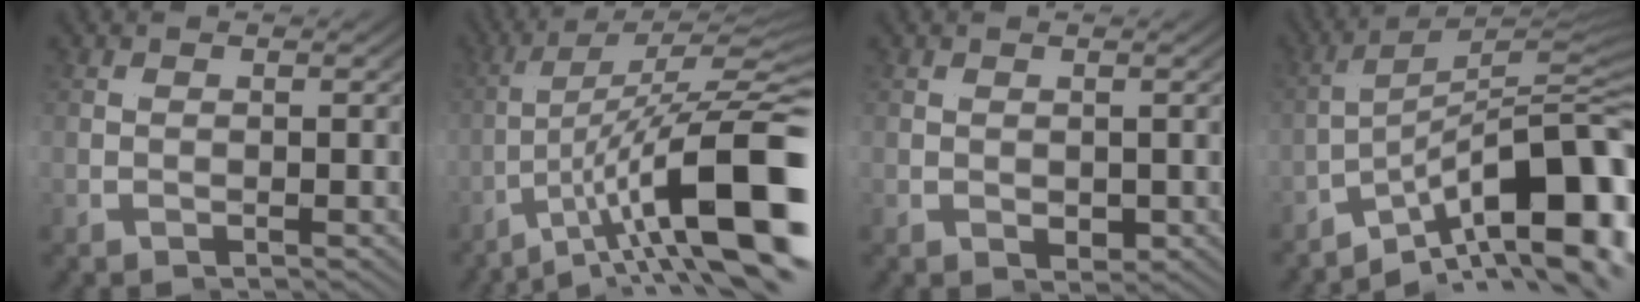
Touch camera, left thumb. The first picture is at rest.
{"total": 9.9, "force": [-2.7, 0.8, 9.5], "torque": [-0.126, 0.026, -0.060]}
{"total": 1.6, "force": [0.5, 0.7, 1.4], "torque": [-0.022, 0.002, 0.010]}
{"total": 10.6, "force": [-3.0, 3.0, 9.8], "torque": [-0.125, 0.017, -0.054]}